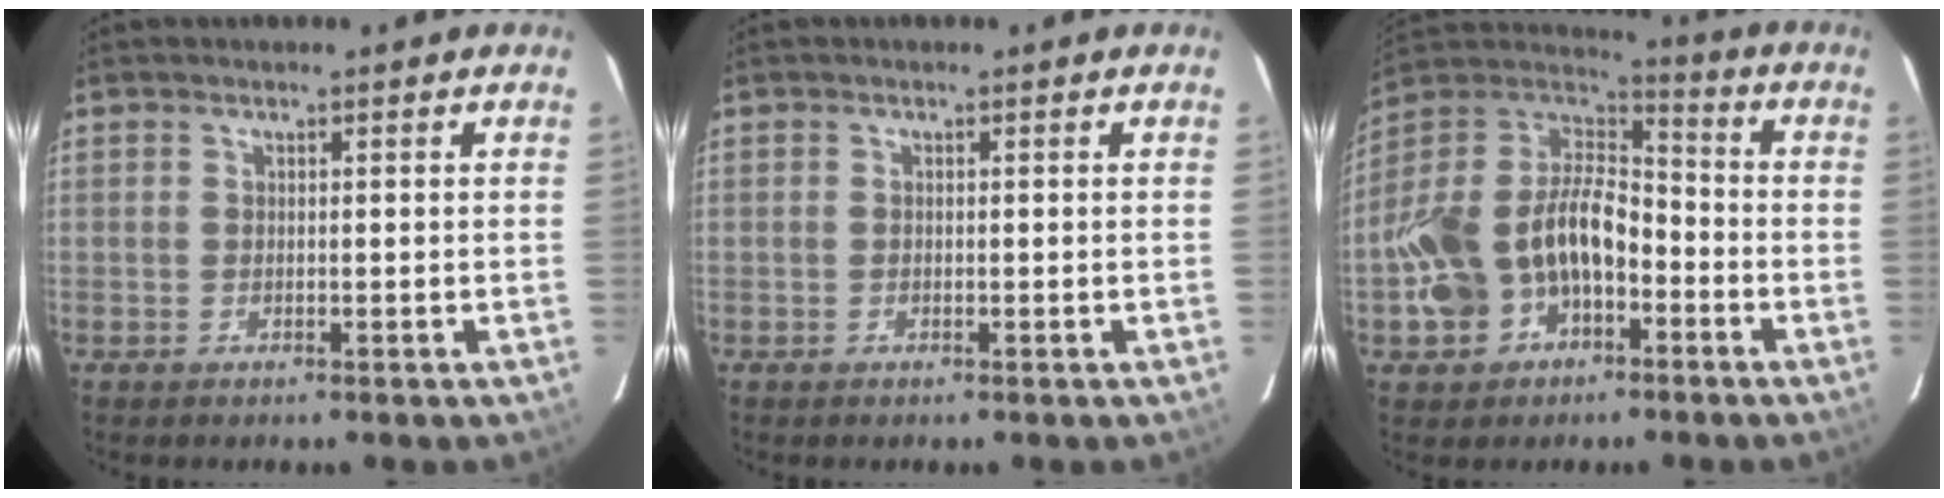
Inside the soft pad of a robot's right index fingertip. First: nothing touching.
{"total": 0.0}
{"total": 19.7, "force": [-6.7, 13.7, 12.5], "torque": [-0.301, 0.017, -0.109]}